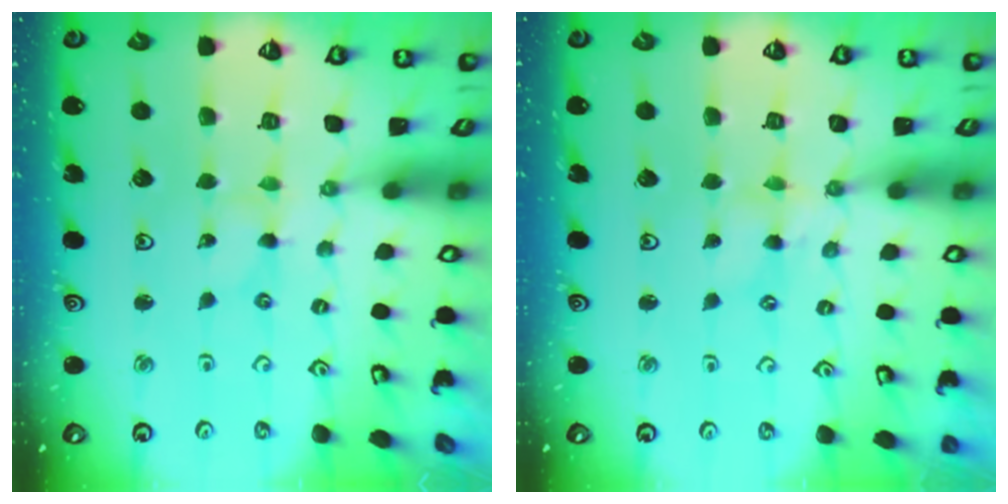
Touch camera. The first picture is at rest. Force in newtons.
{"total": 1.6, "press": 1.6, "slide": 0.2}